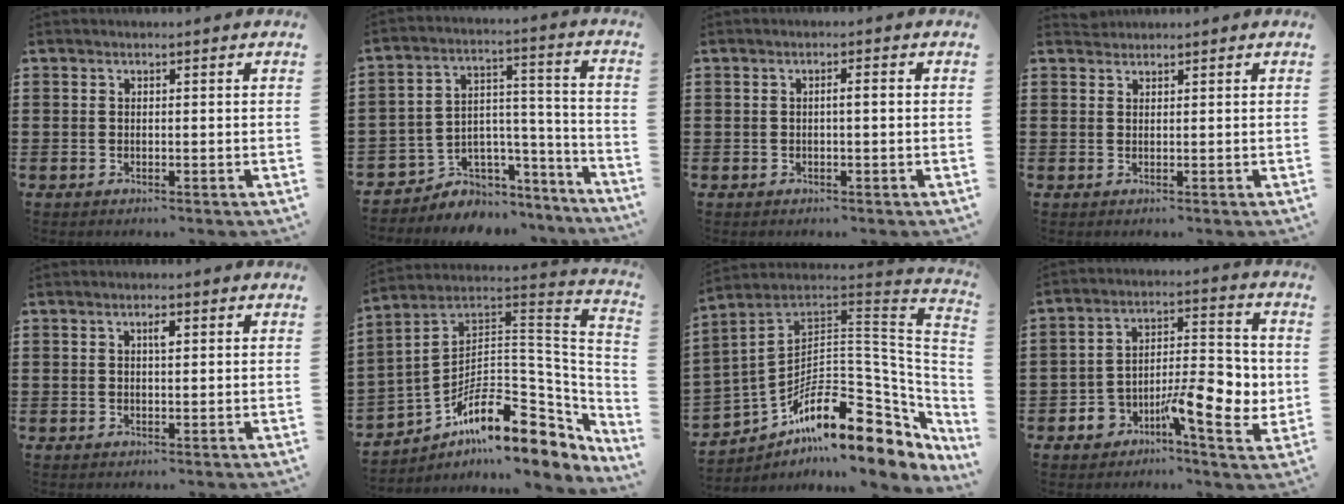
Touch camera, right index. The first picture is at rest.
{"total": 4.5, "force": [-2.5, 3.7, -0.3], "torque": [-0.016, -0.009, -0.049]}
{"total": 1.3, "force": [-0.1, 0.1, 1.3], "torque": [-0.022, 0.000, -0.003]}
{"total": 1.1, "force": [1.0, 0.4, -0.2], "torque": [0.003, 0.002, 0.021]}
{"total": 1.9, "force": [0.6, 0.6, 1.7], "torque": [-0.027, 0.003, 0.007]}
{"total": 12.8, "force": [-6.8, 6.7, 8.5], "torque": [-0.138, 0.001, -0.122]}
{"total": 15.4, "force": [-8.8, 6.5, 10.9], "torque": [-0.189, 0.011, -0.160]}
{"total": 10.7, "force": [-3.7, 4.9, 8.8], "torque": [-0.133, 0.006, -0.060]}